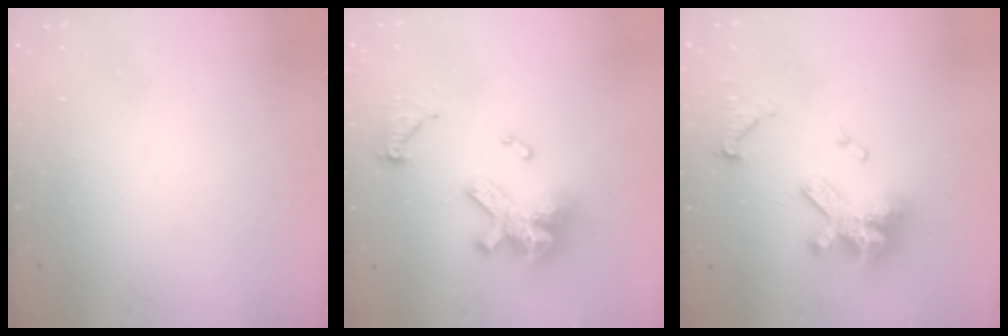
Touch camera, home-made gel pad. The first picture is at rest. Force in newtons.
{"total": 18.5, "press": 18.3, "slide": 2.4}
{"total": 14.9, "press": 14.8, "slide": 1.6}